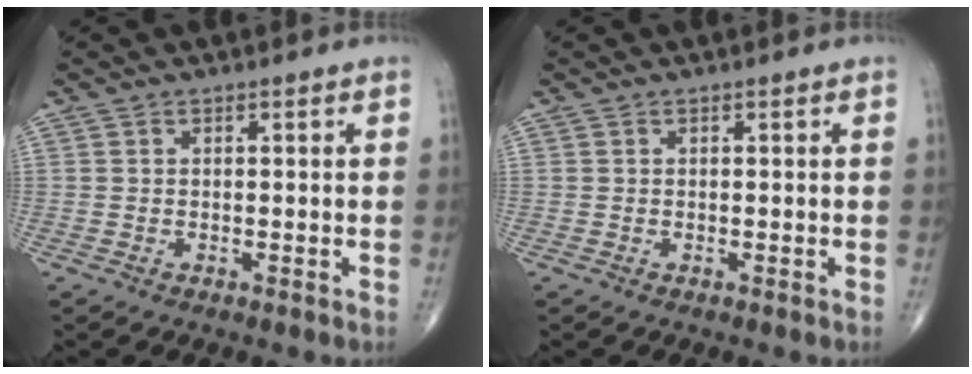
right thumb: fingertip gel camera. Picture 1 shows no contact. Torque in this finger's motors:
{"motor_torque": [-0.11, 0.11, -0.01, 0.01, 0.00]}